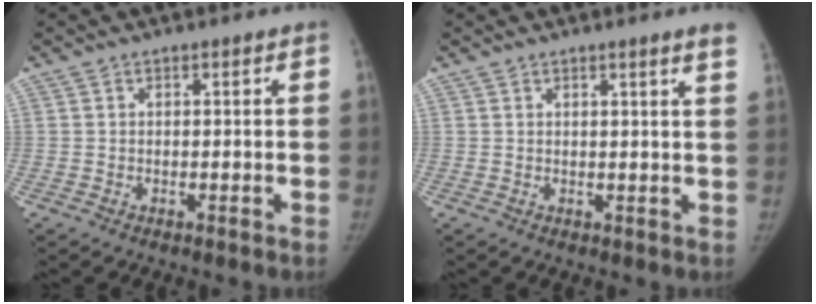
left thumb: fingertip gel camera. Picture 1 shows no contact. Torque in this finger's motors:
{"motor_torque": [0.06, -0.02, 0.03, 0.30, 0.00]}